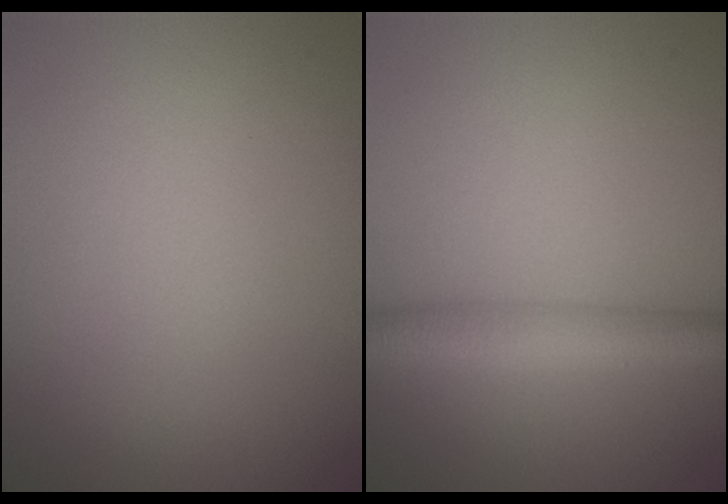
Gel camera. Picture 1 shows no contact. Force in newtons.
{"total": 3.7, "press": 3.7, "slide": 0.1}